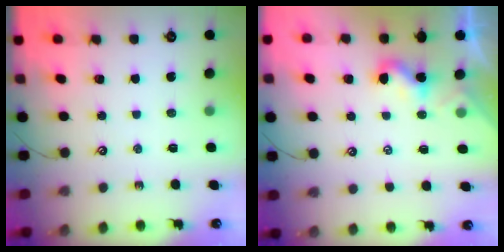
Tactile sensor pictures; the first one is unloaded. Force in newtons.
{"total": 2.1, "press": 2.1, "slide": 0.2}